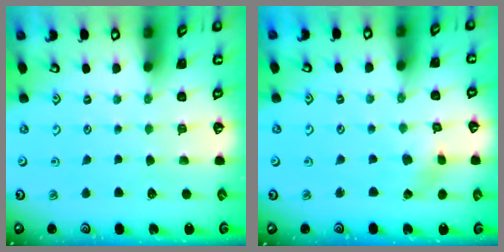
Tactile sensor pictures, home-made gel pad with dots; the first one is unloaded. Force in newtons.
{"total": 3.2, "press": 3.2, "slide": 0.4}